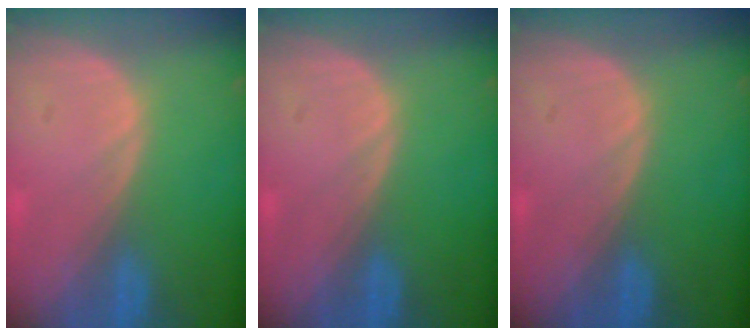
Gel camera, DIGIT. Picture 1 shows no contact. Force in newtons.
{"total": 0.0}
{"total": 0.0}